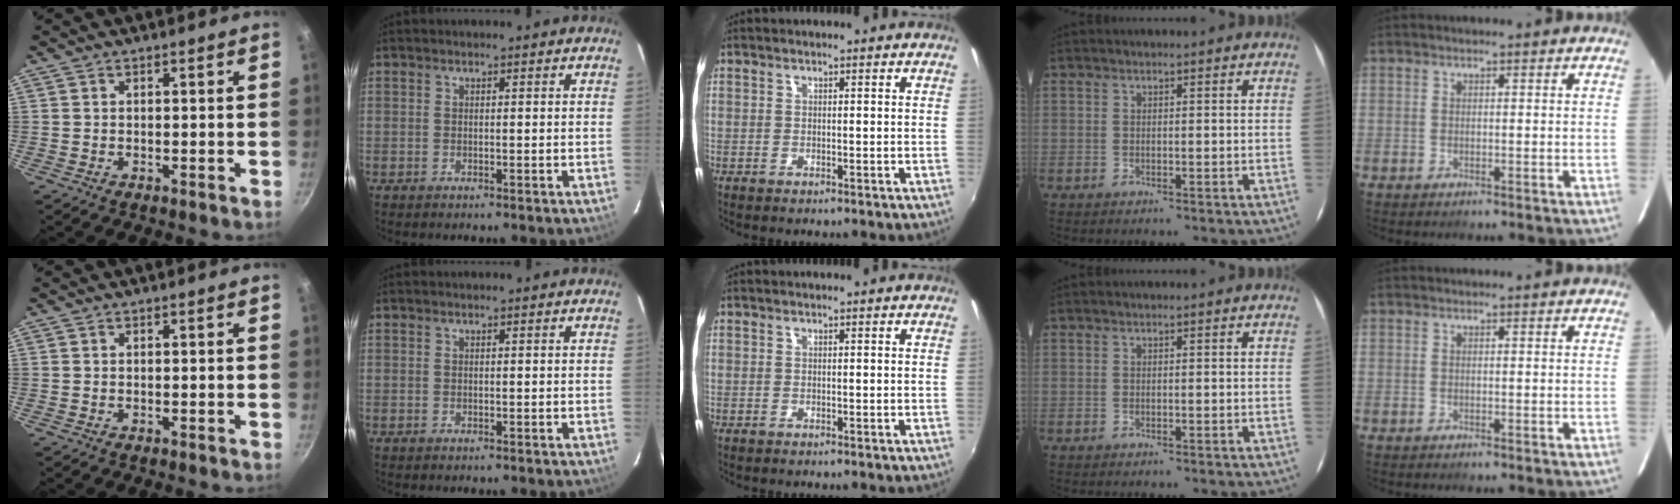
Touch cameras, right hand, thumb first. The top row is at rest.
{}